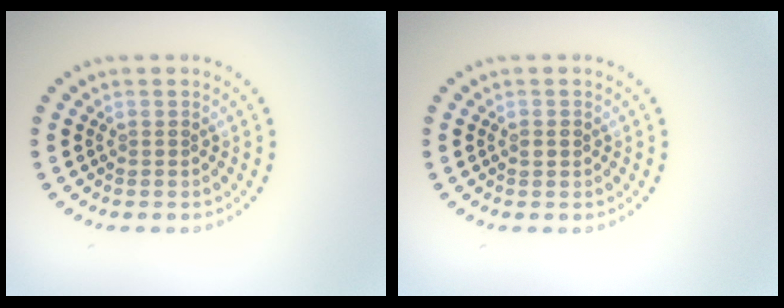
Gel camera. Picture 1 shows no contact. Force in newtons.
{"total": 1.0, "press": 1.0, "slide": 0.0}